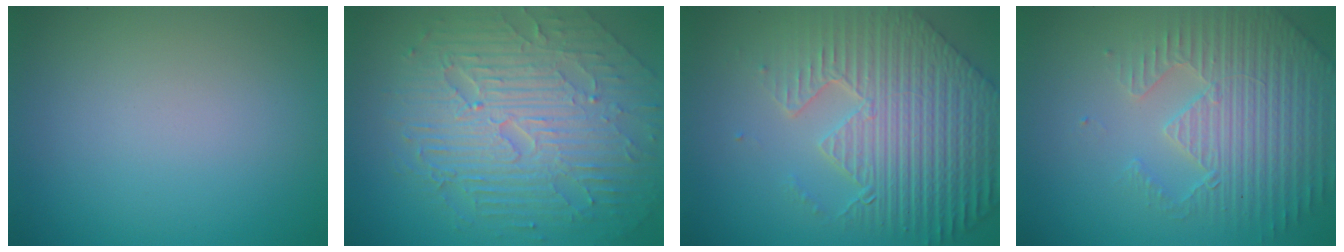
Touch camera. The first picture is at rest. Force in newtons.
{"total": 9.5, "press": 6.2, "slide": 7.2}
{"total": 9.4, "press": 6.5, "slide": 6.8}
{"total": 4.5, "press": 4.5, "slide": 0.8}